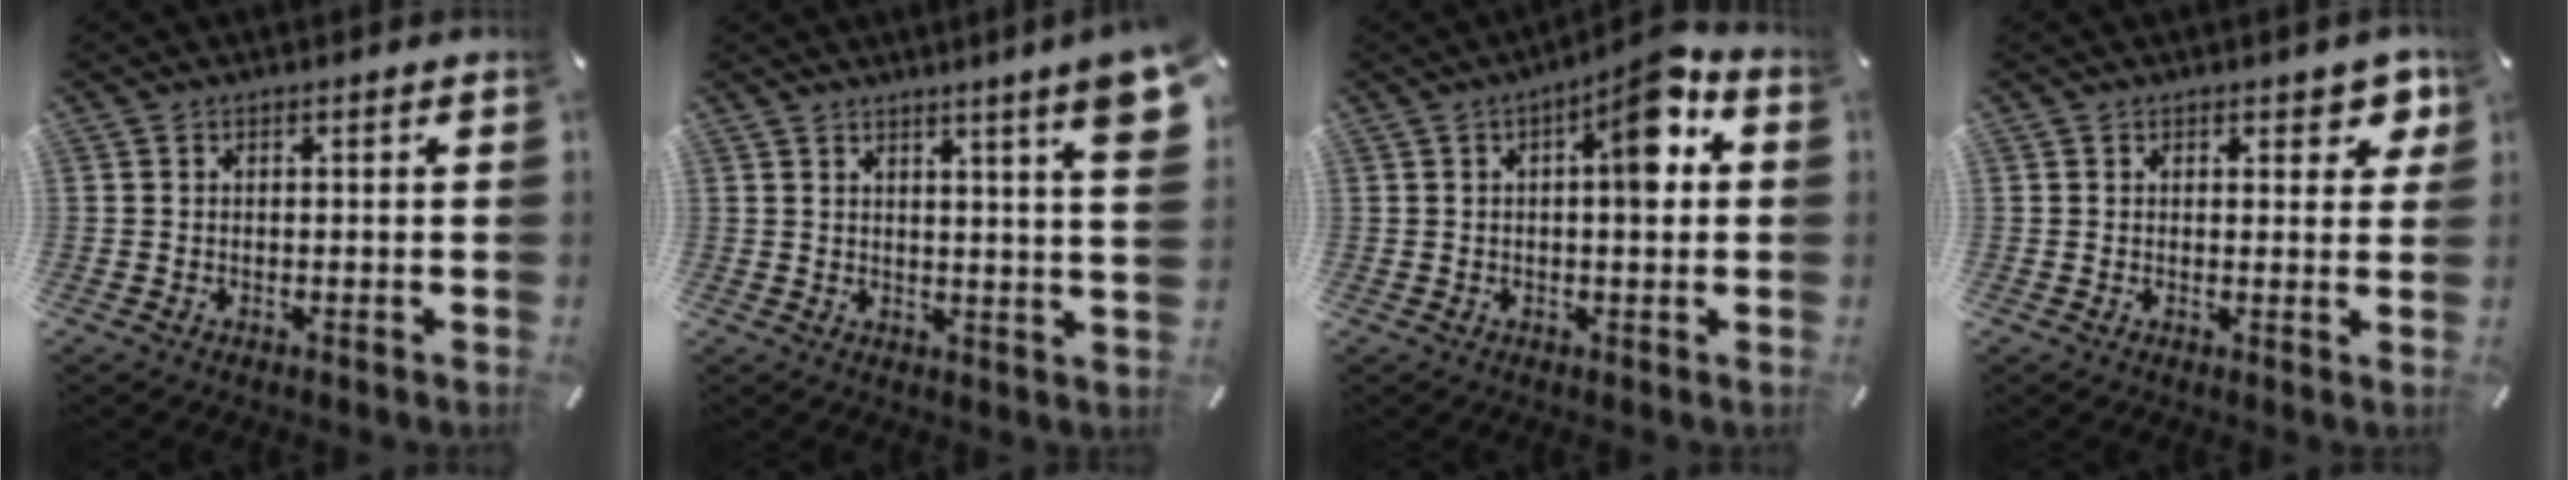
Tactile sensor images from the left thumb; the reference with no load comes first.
{"total": 8.8, "force": [5.0, 0.0, 7.3], "torque": [-0.106, -0.032, 0.079]}
{"total": 11.0, "force": [2.8, 3.7, 9.9], "torque": [-0.132, -0.007, 0.036]}
{"total": 4.7, "force": [2.7, 2.7, 2.7], "torque": [-0.019, -0.010, 0.041]}